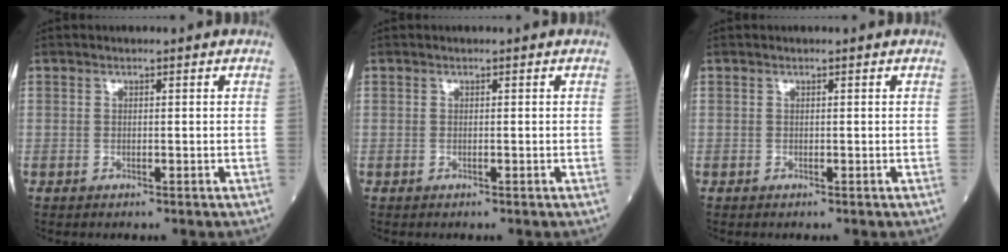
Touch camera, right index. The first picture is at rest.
{"total": 0.0}
{"total": 0.0}